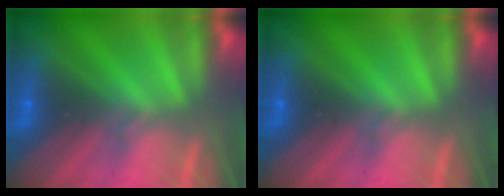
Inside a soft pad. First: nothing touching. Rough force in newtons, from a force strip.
{"total": 0.0}